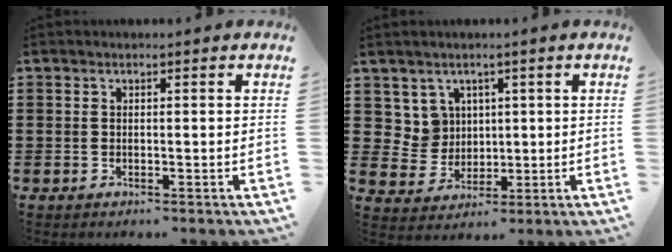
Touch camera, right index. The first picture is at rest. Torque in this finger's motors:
{"motor_torque": [0.05, 0.03, 0.00, 0.00]}